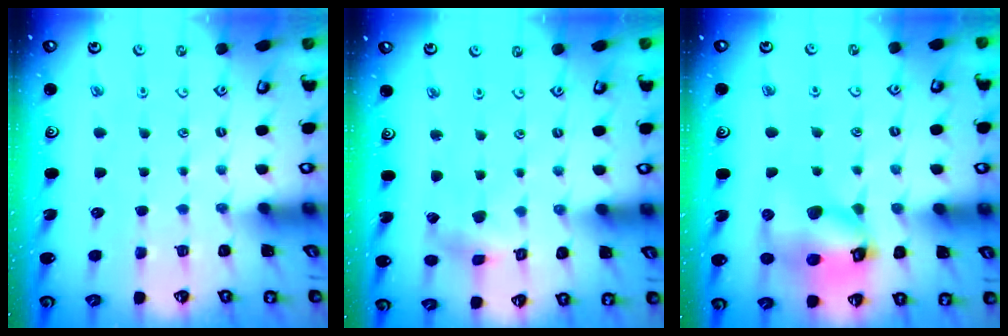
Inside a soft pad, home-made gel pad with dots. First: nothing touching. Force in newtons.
{"total": 2.3, "press": 2.3, "slide": 0.5}
{"total": 14.0, "press": 13.8, "slide": 2.0}